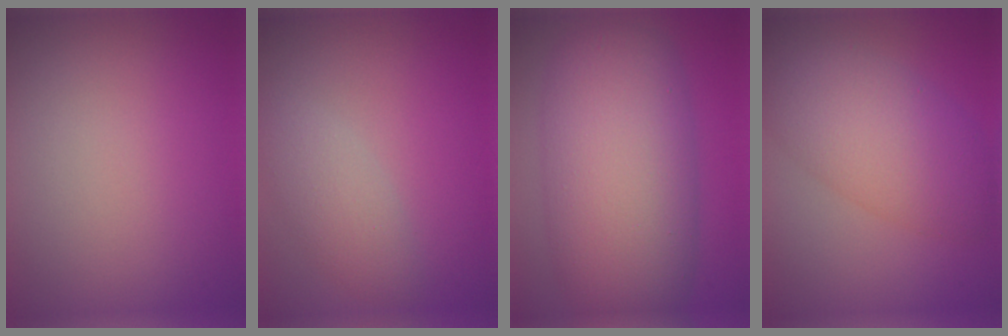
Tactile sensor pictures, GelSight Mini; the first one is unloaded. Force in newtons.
{"total": 2.8, "press": 2.8, "slide": 0.2}
{"total": 11.5, "press": 11.5, "slide": 0.6}
{"total": 7.4, "press": 7.4, "slide": 0.5}